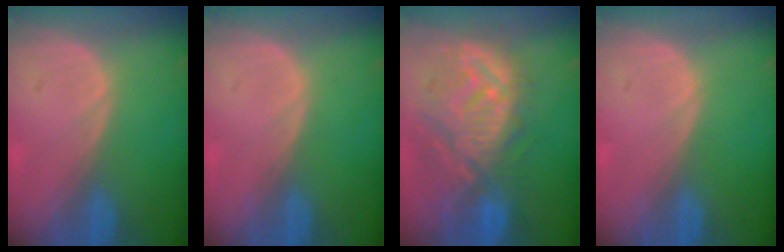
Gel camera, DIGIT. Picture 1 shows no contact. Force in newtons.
{"total": 0.0}
{"total": 11.9, "press": 10.9, "slide": 4.9}
{"total": 0.0}